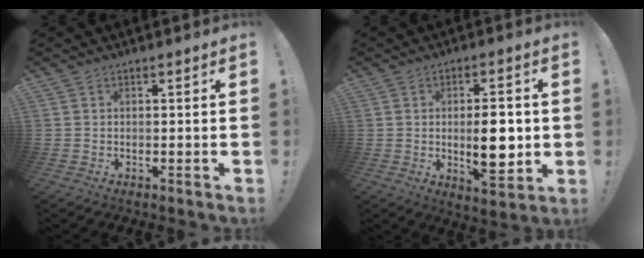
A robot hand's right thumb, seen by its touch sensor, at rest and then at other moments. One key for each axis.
{"total": 13.1, "fx": -1.4, "fy": 7.0, "fz": 11.0, "tx": -0.173, "ty": 0.004, "tz": -0.026}